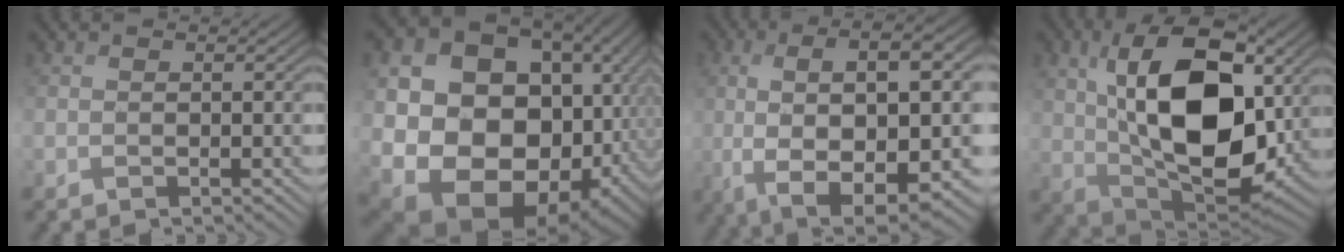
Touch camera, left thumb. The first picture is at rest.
{"total": 23.1, "force": [-1.1, 18.5, 13.8], "torque": [-0.290, -0.039, -0.004]}
{"total": 14.6, "force": [-1.0, 5.1, 13.7], "torque": [-0.257, -0.004, -0.004]}
{"total": 17.2, "force": [2.9, 9.7, 13.9], "torque": [-0.260, 0.005, 0.055]}